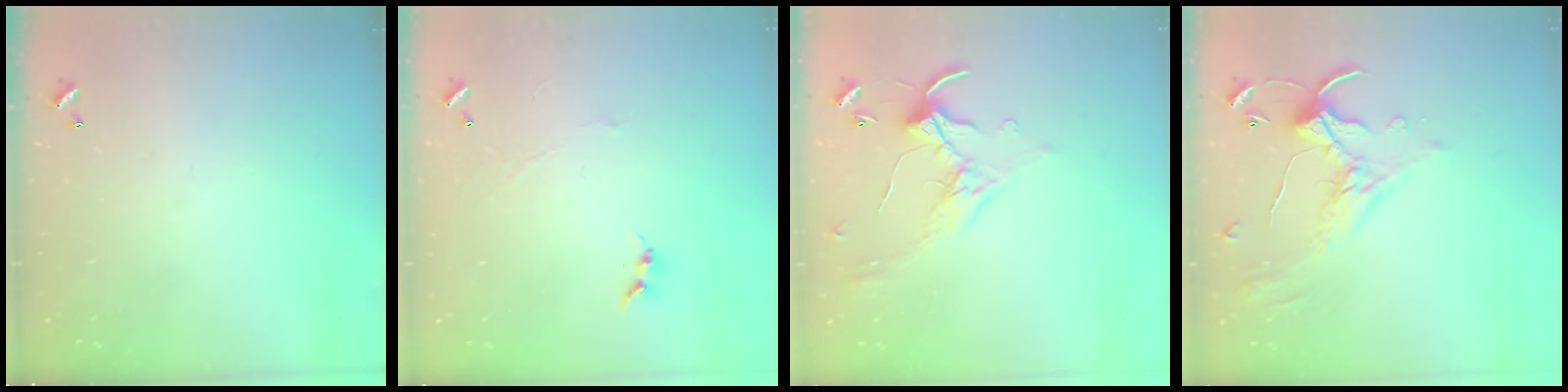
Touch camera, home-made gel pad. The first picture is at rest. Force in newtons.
{"total": 0.6, "press": 0.3, "slide": 0.5}
{"total": 0.7, "press": 0.6, "slide": 0.4}
{"total": 1.1, "press": 0.4, "slide": 1.0}